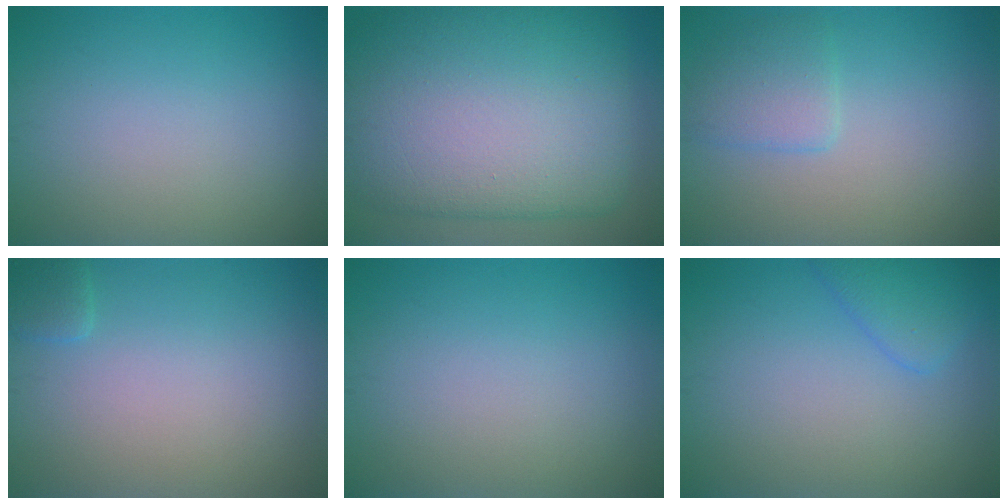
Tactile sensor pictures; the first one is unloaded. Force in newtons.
{"total": 15.5, "press": 15.5, "slide": 0.3}
{"total": 2.6, "press": 2.6, "slide": 0.1}
{"total": 1.1, "press": 1.1, "slide": 0.2}
{"total": 0.0}
{"total": 2.5, "press": 2.5, "slide": 0.2}